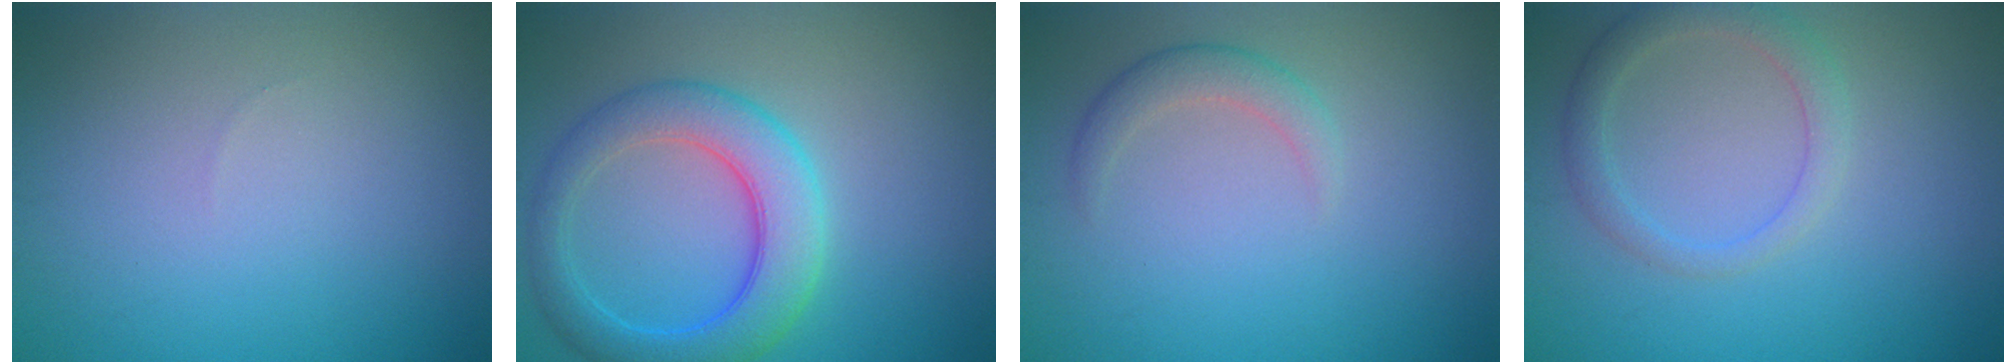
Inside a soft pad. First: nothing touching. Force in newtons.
{"total": 6.2, "press": 6.2, "slide": 0.1}
{"total": 2.0, "press": 2.0, "slide": 0.1}
{"total": 2.6, "press": 2.6, "slide": 0.3}